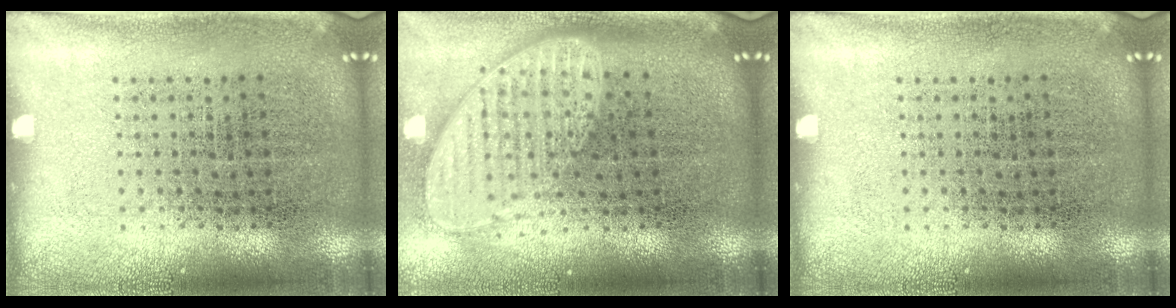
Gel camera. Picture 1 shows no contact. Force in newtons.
{"total": 2.0, "press": 1.6, "slide": 1.1}
{"total": 0.0}